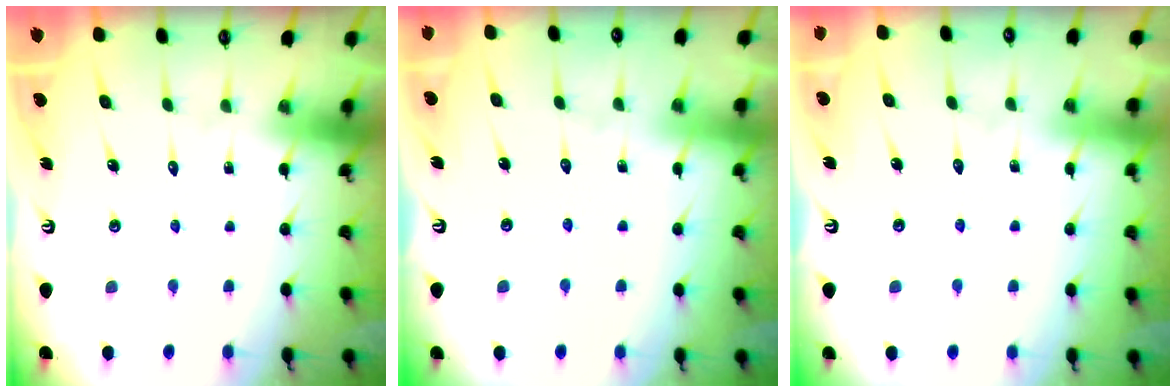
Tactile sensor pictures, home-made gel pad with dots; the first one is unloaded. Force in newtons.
{"total": 2.6, "press": 2.5, "slide": 0.4}
{"total": 2.8, "press": 2.8, "slide": 0.4}